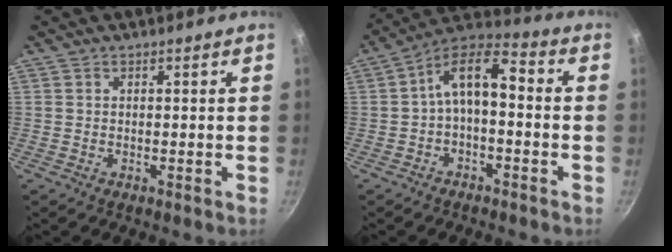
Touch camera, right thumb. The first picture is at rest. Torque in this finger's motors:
{"motor_torque": [-0.86, 0.73, 0.00, 0.21, 0.08]}